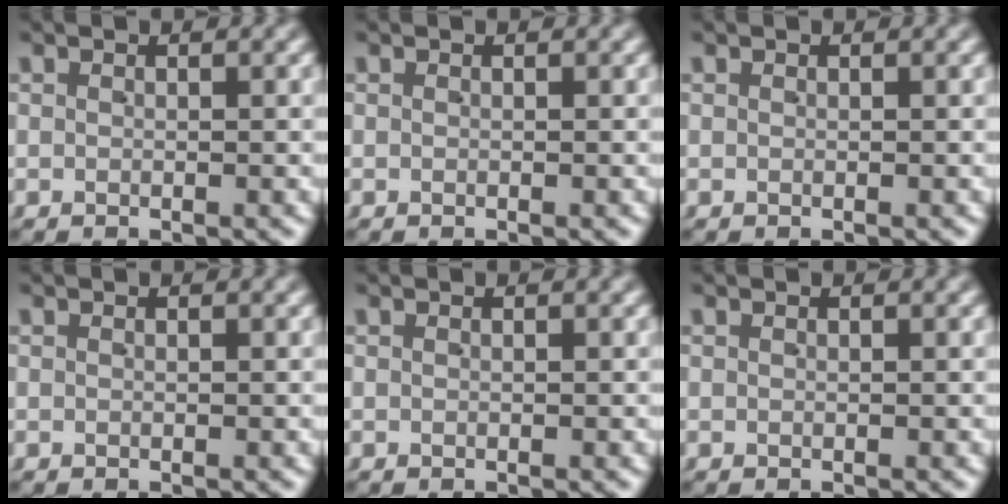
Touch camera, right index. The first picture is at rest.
{"total": 1.6, "force": [0.1, -1.0, -1.3], "torque": [0.022, -0.002, 0.006]}
{"total": 0.0}
{"total": 0.0}
{"total": 1.6, "force": [0.1, -1.0, -1.2], "torque": [0.022, -0.002, 0.007]}
{"total": 0.0}